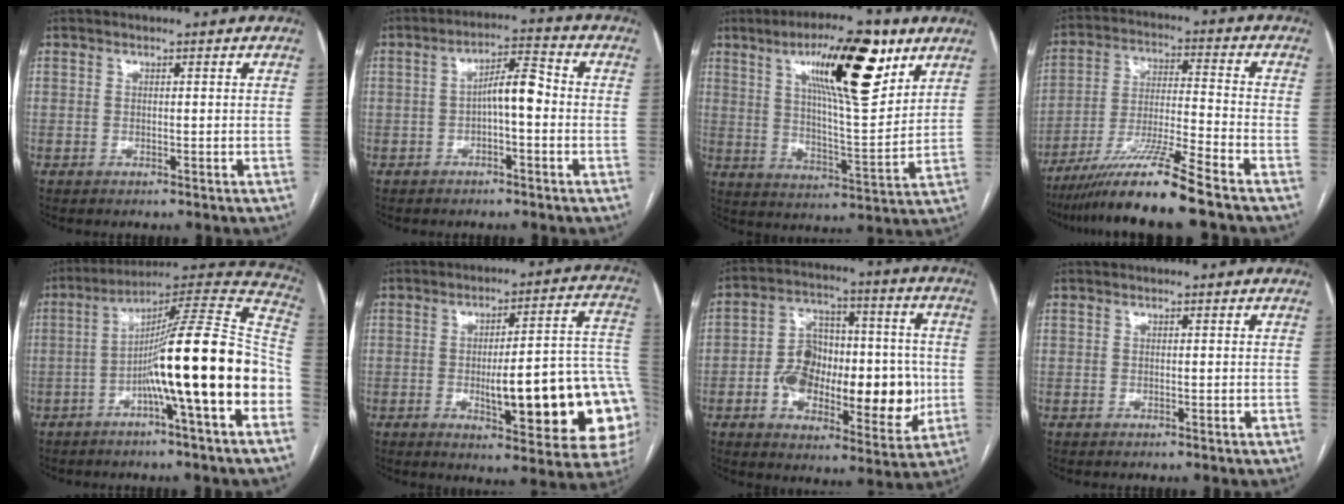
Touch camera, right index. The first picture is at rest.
{"total": 5.8, "force": [-0.7, 1.5, 5.5], "torque": [-0.094, 0.025, -0.013]}
{"total": 17.0, "force": [8.8, 3.2, 14.2], "torque": [-0.227, 0.000, 0.141]}
{"total": 12.7, "force": [-9.9, -1.6, 7.8], "torque": [-0.143, -0.025, -0.181]}
{"total": 20.8, "force": [-5.2, -0.1, 20.2], "torque": [-0.275, 0.023, -0.086]}
{"total": 22.3, "force": [-4.2, 4.0, 21.5], "torque": [-0.194, 0.019, -0.042]}
{"total": 17.8, "force": [-2.9, 9.2, 14.9], "torque": [-0.239, 0.031, -0.036]}
{"total": 0.0}